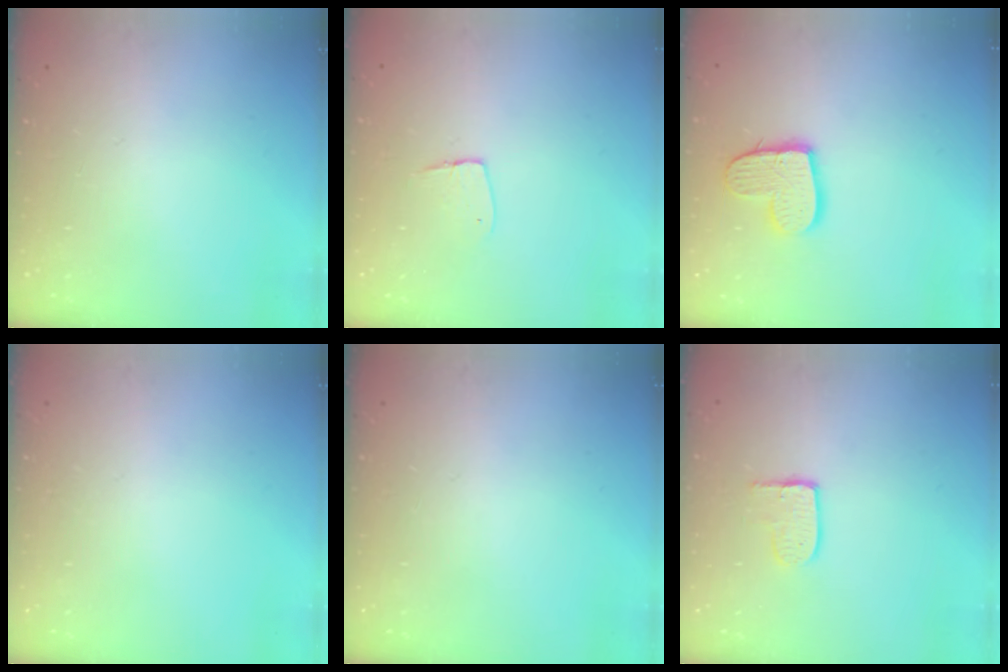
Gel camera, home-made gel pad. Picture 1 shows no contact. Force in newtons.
{"total": 4.6, "press": 4.6, "slide": 0.4}
{"total": 12.6, "press": 12.5, "slide": 1.0}
{"total": 0.0}
{"total": 0.0}
{"total": 5.7, "press": 5.7, "slide": 0.5}